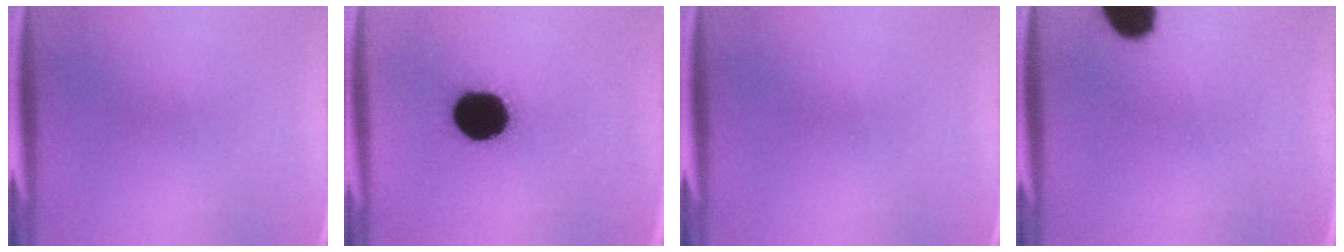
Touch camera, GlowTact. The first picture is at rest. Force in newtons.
{"total": 18.6}
{"total": 0.0}
{"total": 8.9}